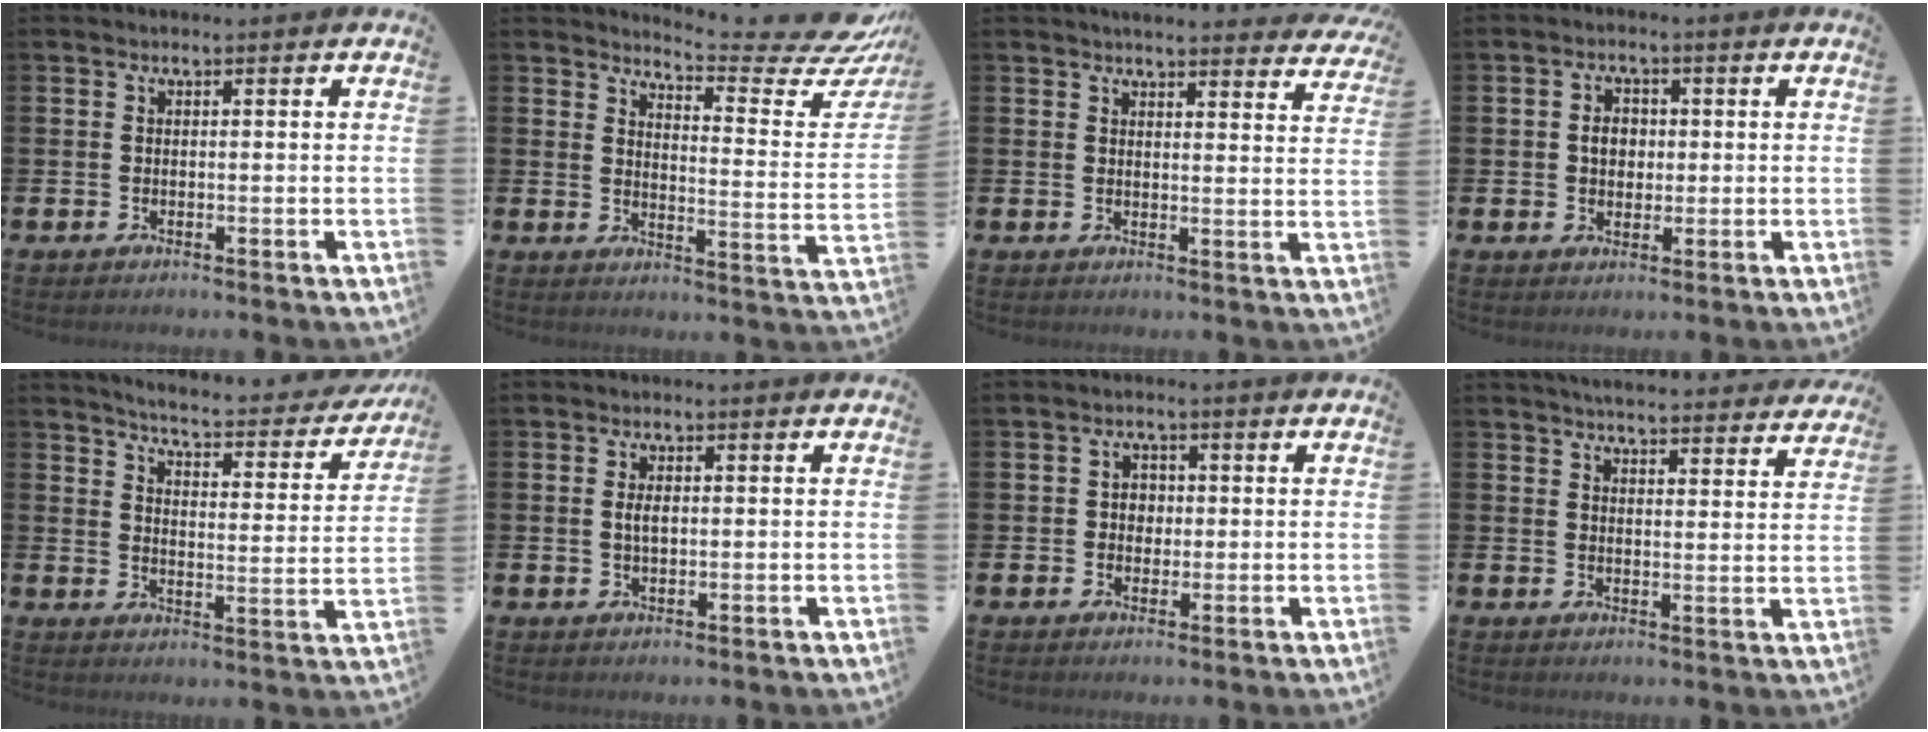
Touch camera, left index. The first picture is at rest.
{"total": 6.6, "force": [6.0, 0.6, 2.5], "torque": [-0.044, -0.056, 0.096]}
{"total": 3.9, "force": [3.8, 0.2, 0.4], "torque": [-0.006, -0.024, 0.067]}
{"total": 3.1, "force": [0.3, 2.5, 1.9], "torque": [-0.016, 0.002, -0.003]}
{"total": 4.6, "force": [4.4, 0.3, 1.3], "torque": [-0.043, -0.041, 0.067]}
{"total": 2.0, "force": [0.3, 1.0, 1.7], "torque": [-0.026, 0.003, 0.001]}
{"total": 2.5, "force": [0.3, 2.2, 1.0], "torque": [-0.009, 0.004, -0.002]}
{"total": 5.2, "force": [5.1, 0.3, 0.7], "torque": [-0.016, -0.035, 0.089]}